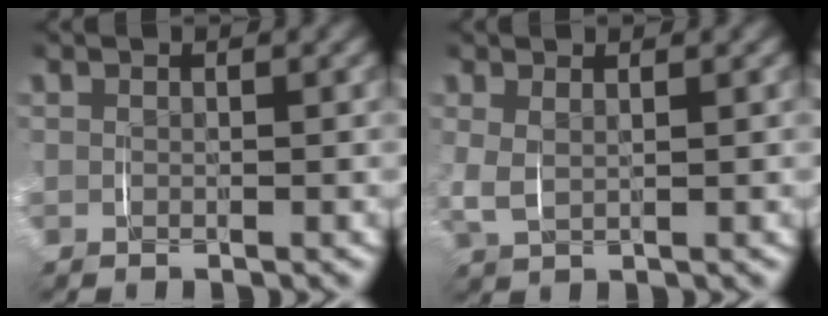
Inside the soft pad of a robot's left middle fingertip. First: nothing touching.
{"total": 2.8, "force": [0.5, 2.0, 1.9], "torque": [-0.062, -0.007, 0.015]}